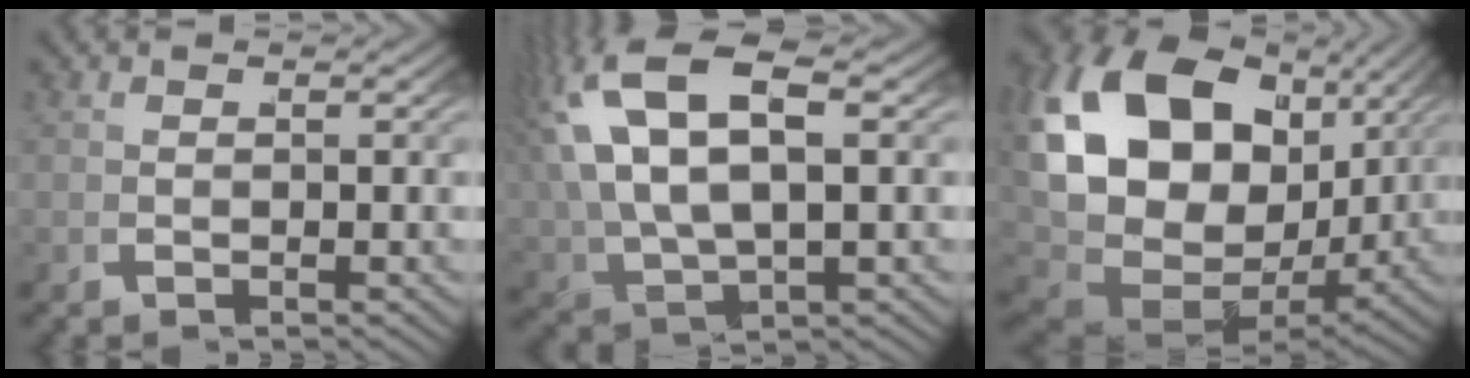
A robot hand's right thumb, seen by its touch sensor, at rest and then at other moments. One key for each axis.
{"total": 9.7, "fx": 1.7, "fy": 6.2, "fz": 7.3, "tx": -0.186, "ty": -0.018, "tz": 0.047}
{"total": 23.5, "fx": 1.9, "fy": 16.6, "fz": 16.5, "tx": -0.344, "ty": -0.029, "tz": 0.038}